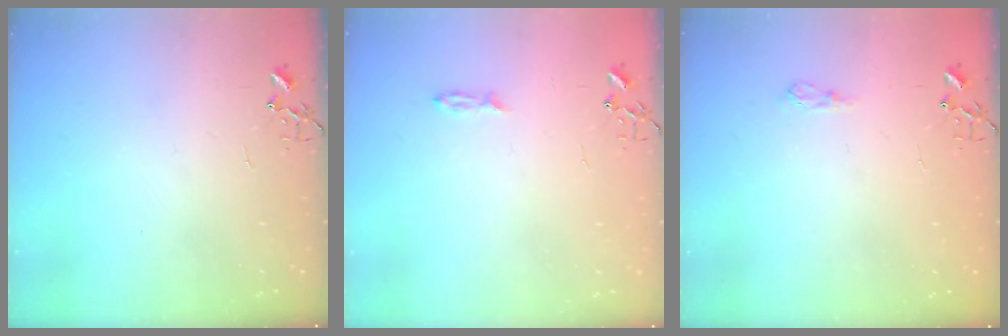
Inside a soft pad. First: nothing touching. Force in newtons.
{"total": 2.7, "press": 2.7, "slide": 0.4}
{"total": 5.4, "press": 5.4, "slide": 0.6}